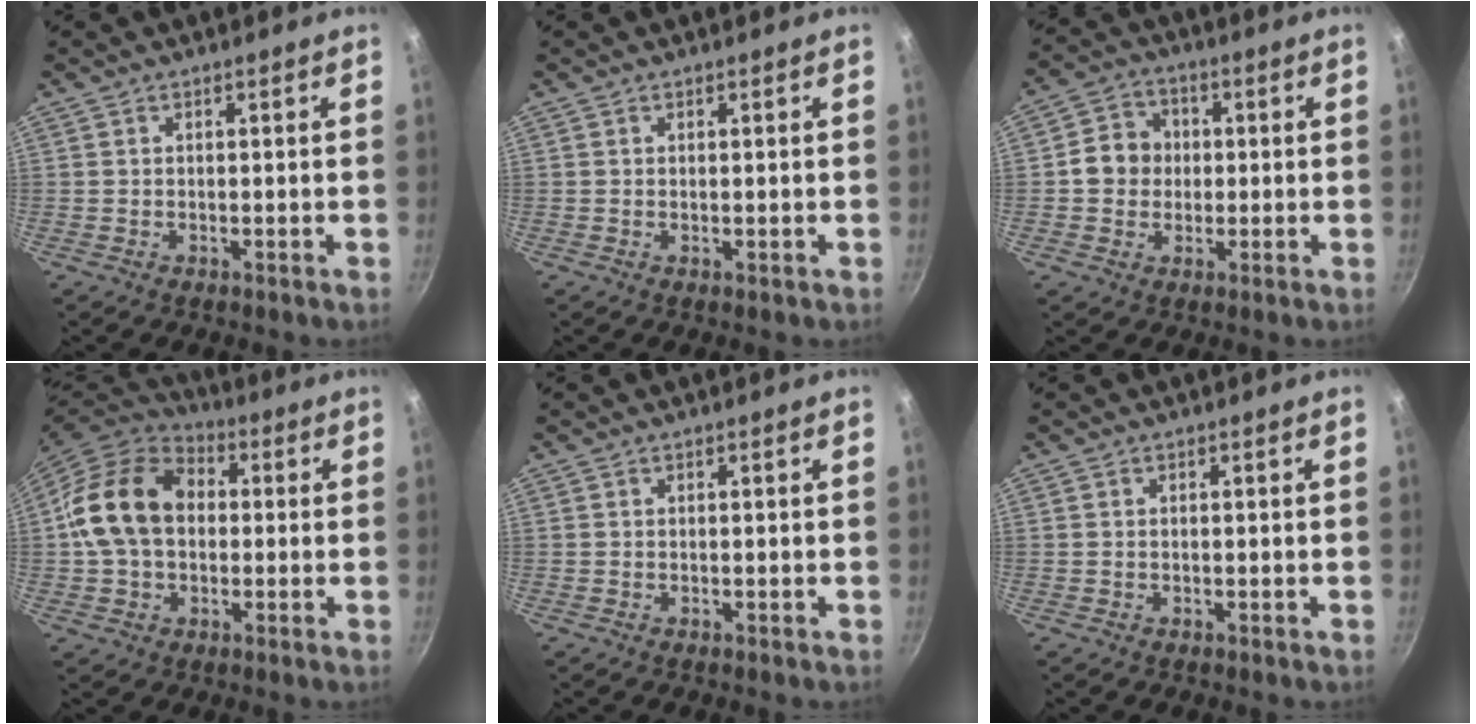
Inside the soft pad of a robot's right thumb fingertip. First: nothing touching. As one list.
[{"total": 0.0}, {"total": 7.4, "force": [0.2, 6.7, 3.2], "torque": [-0.021, 0.012, -0.012]}, {"total": 16.6, "force": [1.1, 12.3, 11.1], "torque": [-0.177, 0.032, 0.006]}, {"total": 0.0}, {"total": 0.0}]